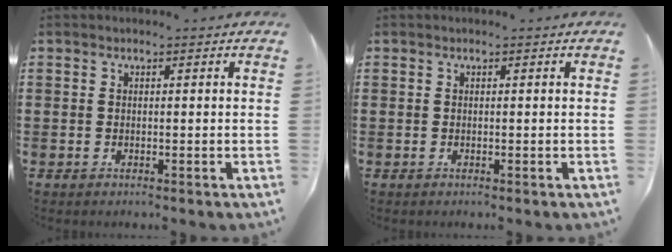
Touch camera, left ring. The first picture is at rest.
{"total": 0.0}